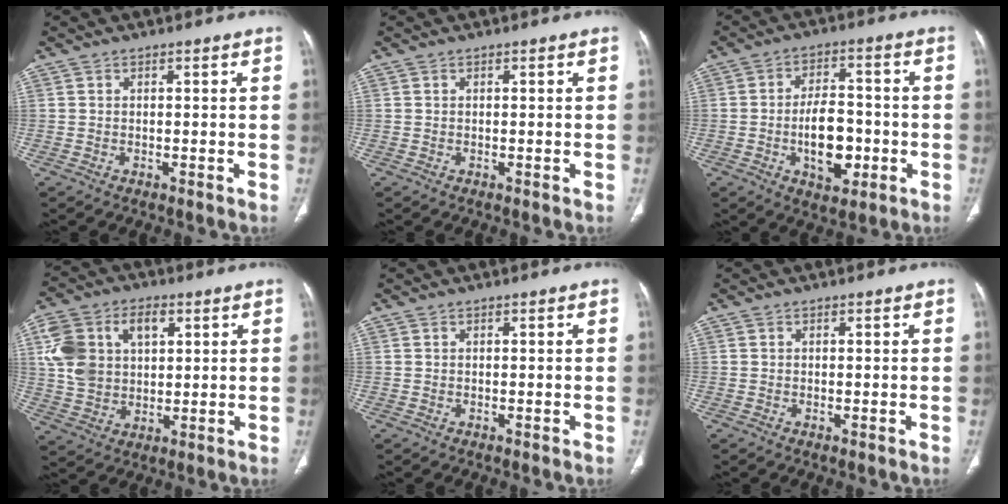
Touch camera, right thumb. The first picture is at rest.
{"total": 0.0}
{"total": 10.7, "force": [-2.6, 6.0, 8.5], "torque": [-0.112, 0.017, -0.036]}
{"total": 13.9, "force": [4.0, 9.8, 9.0], "torque": [-0.154, 0.009, 0.077]}
{"total": 0.0}
{"total": 0.0}